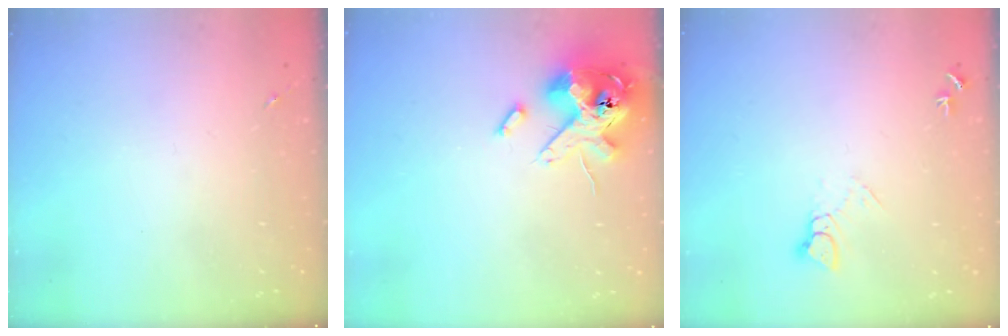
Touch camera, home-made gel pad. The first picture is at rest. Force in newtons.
{"total": 15.4, "press": 15.1, "slide": 3.2}
{"total": 4.5, "press": 4.5, "slide": 0.3}